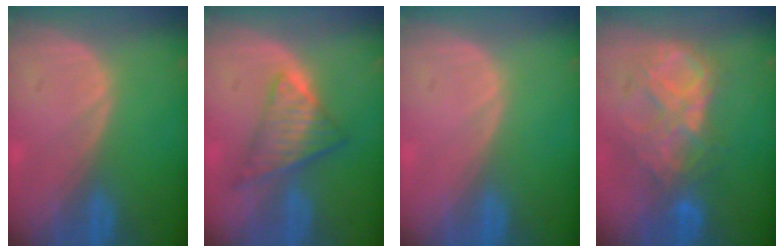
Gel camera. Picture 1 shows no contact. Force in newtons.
{"total": 7.4, "press": 6.2, "slide": 3.9}
{"total": 0.0}
{"total": 9.2, "press": 7.9, "slide": 4.8}